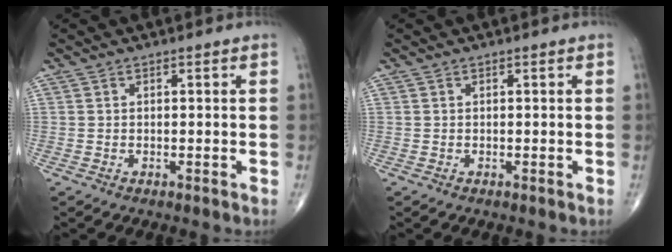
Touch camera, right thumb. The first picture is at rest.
{"total": 0.0}